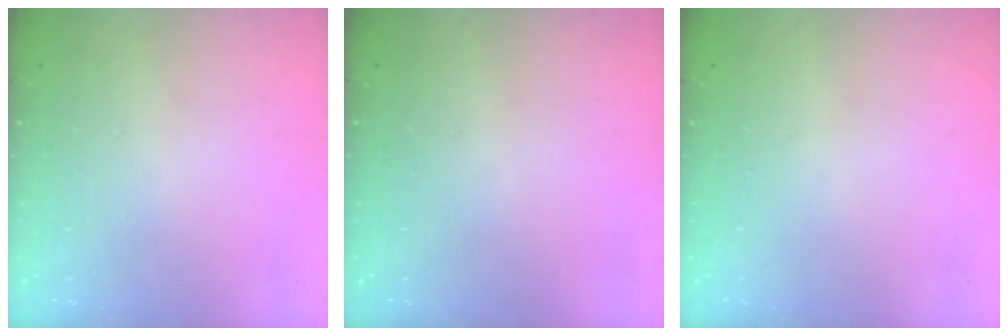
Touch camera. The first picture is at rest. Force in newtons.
{"total": 0.0}
{"total": 0.0}